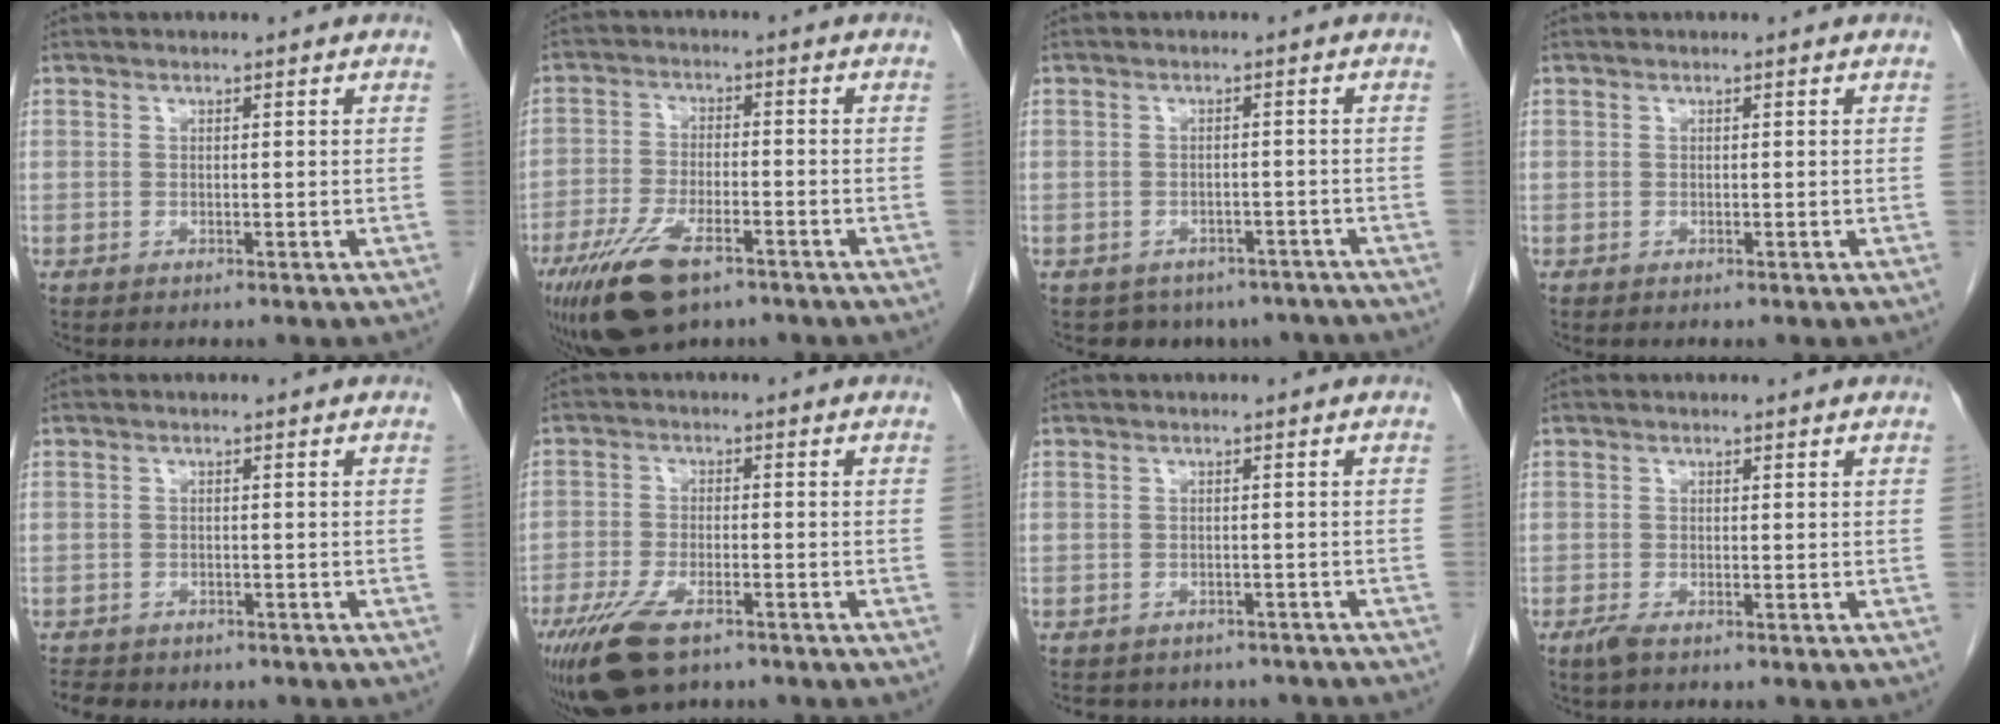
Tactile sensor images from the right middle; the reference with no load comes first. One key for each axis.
{"total": 10.8, "fx": -6.8, "fy": 3.8, "fz": 7.4, "tx": -0.146, "ty": -0.015, "tz": -0.117}
{"total": 7.8, "fx": -6.2, "fy": 4.7, "fz": 0.8, "tx": -0.003, "ty": 0.011, "tz": -0.065}
{"total": 0.0}
{"total": 8.7, "fx": -6.3, "fy": 5.3, "fz": 2.8, "tx": -0.058, "ty": -0.001, "tz": -0.073}
{"total": 10.0, "fx": -6.7, "fy": 3.7, "fz": 6.5, "tx": -0.124, "ty": -0.015, "tz": -0.115}
{"total": 9.7, "fx": -8.5, "fy": 4.2, "fz": 1.9, "tx": -0.024, "ty": 0.012, "tz": -0.087}
{"total": 1.5, "fx": -1.0, "fy": 0.3, "fz": 1.0, "tx": -0.028, "ty": -0.004, "tz": -0.021}